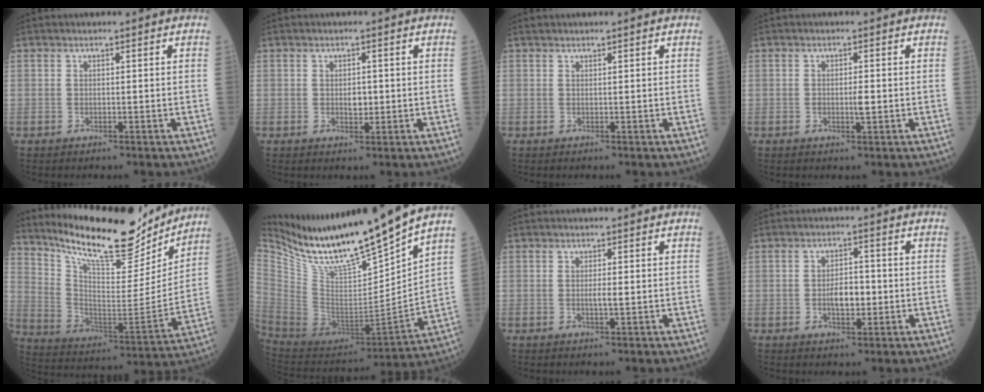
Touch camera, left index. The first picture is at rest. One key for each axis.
{"total": 1.7, "fx": 0.0, "fy": 1.0, "fz": 1.4, "tx": -0.023, "ty": -0.001, "tz": 0.002}
{"total": 0.6, "fx": 0.6, "fy": -0.1, "fz": 0.2, "tx": -0.009, "ty": 0.011, "tz": 0.017}
{"total": 1.6, "fx": -0.2, "fy": 0.3, "fz": 1.5, "tx": -0.029, "ty": -0.001, "tz": -0.002}
{"total": 21.1, "fx": 18.7, "fy": 4.7, "fz": 8.8, "tx": -0.158, "ty": -0.026, "tz": 0.295}
{"total": 20.4, "fx": 17.5, "fy": 0.1, "fz": 10.6, "tx": -0.189, "ty": -0.038, "tz": 0.319}
{"total": 1.2, "fx": 0.0, "fy": 0.0, "fz": 1.2, "tx": -0.024, "ty": -0.002, "tz": 0.001}
{"total": 4.0, "fx": -0.7, "fy": 1.9, "fz": 3.5, "tx": -0.061, "ty": 0.004, "tz": -0.011}